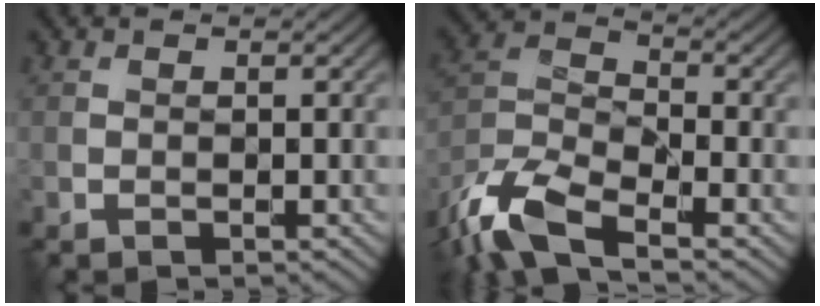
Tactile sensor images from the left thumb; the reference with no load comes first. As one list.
[{"total": 11.3, "force": [-8.2, 3.5, 6.9], "torque": [-0.151, -0.012, -0.178]}]